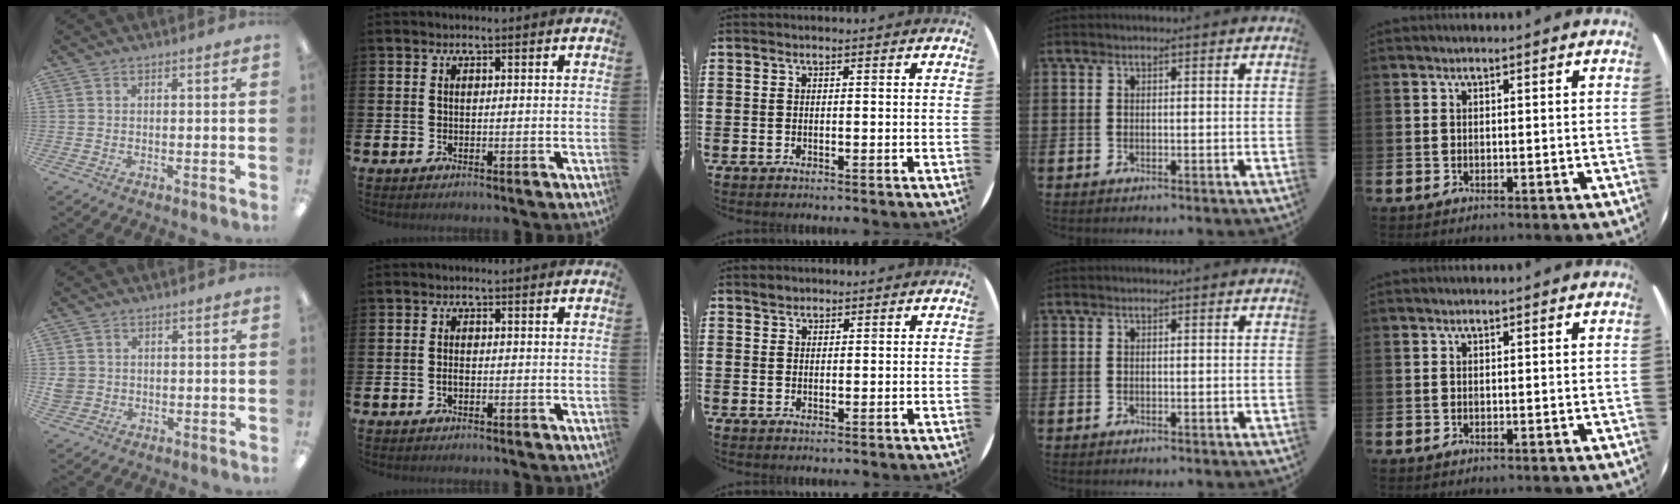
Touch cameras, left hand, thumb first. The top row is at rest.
{"thumb": {"total": 3.3, "force": [0.3, 3.2, 0.7], "torque": [-0.008, 0.003, 0.004]}, "index": {"total": 1.1, "force": [-0.2, 0.6, 0.9], "torque": [-0.015, 0.002, -0.006]}, "middle": {"total": 1.2, "force": [1.1, 0.5, 0.0], "torque": [0.006, -0.001, 0.020]}}